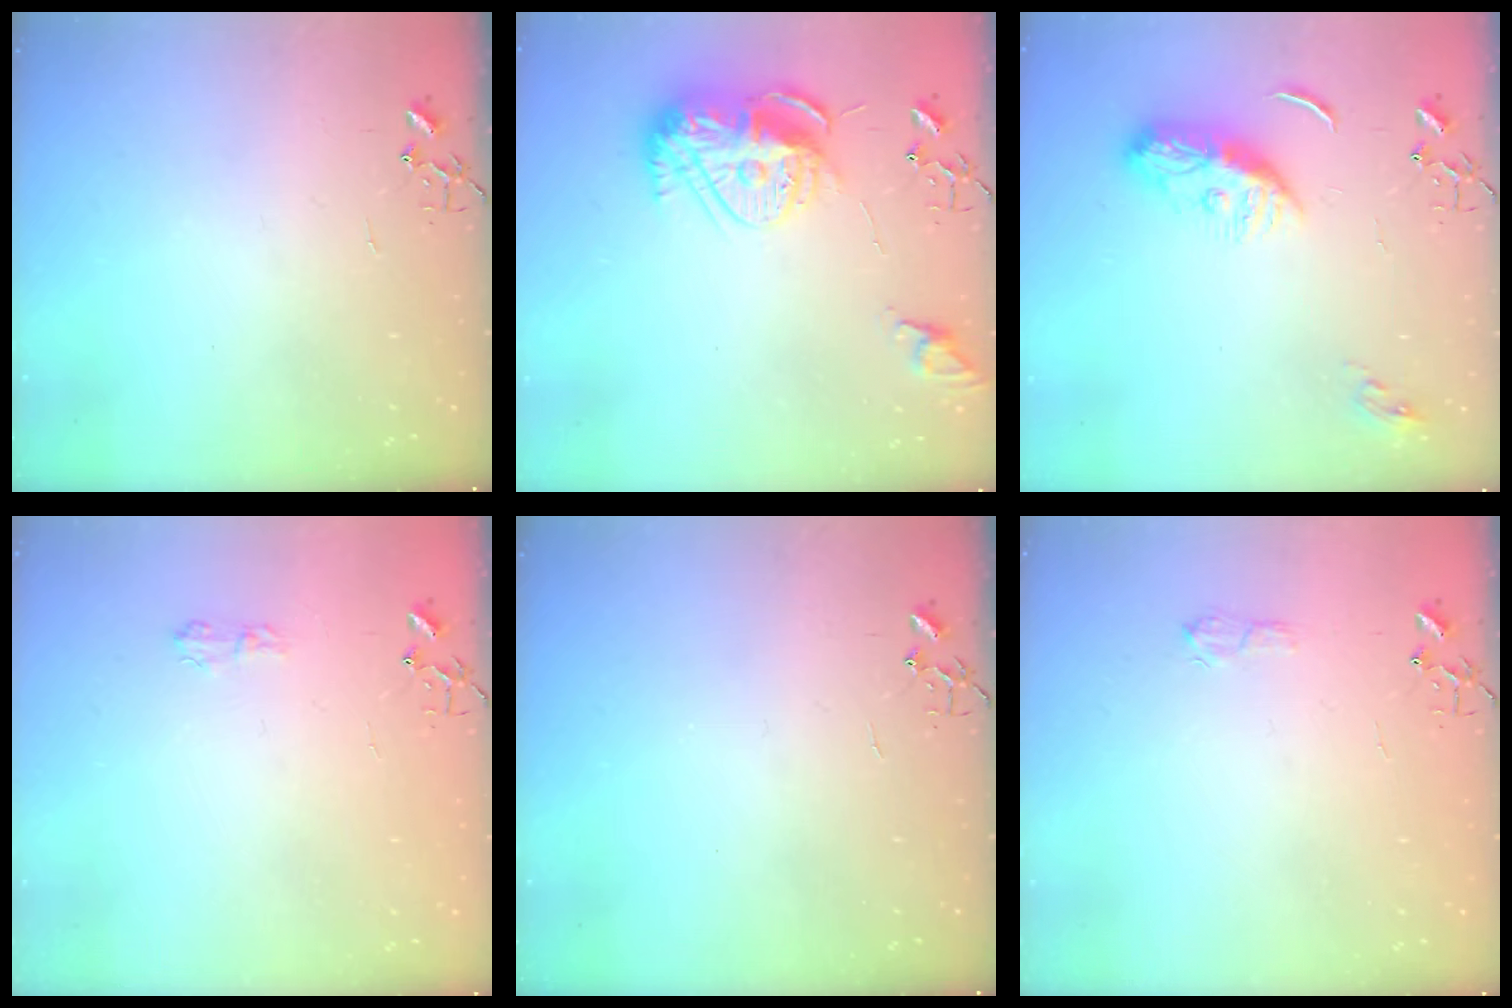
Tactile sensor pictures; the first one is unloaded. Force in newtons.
{"total": 13.7, "press": 13.6, "slide": 1.1}
{"total": 10.5, "press": 10.5, "slide": 0.3}
{"total": 4.1, "press": 4.1, "slide": 0.6}
{"total": 0.0}
{"total": 4.1, "press": 4.0, "slide": 0.6}